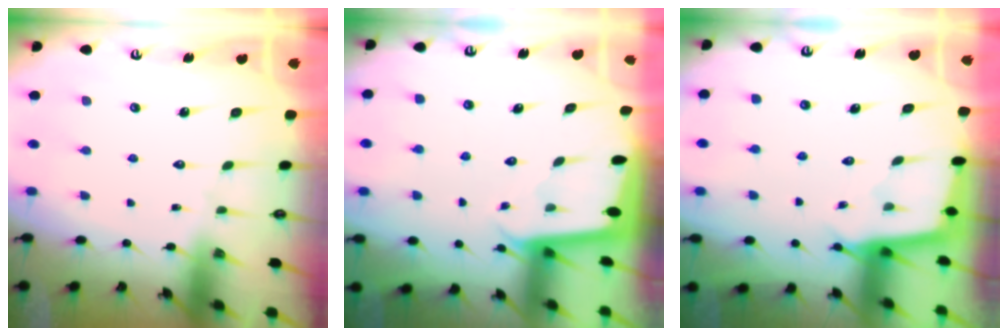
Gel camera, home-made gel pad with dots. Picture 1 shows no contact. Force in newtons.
{"total": 2.1, "press": 2.1, "slide": 0.1}
{"total": 2.3, "press": 2.3, "slide": 0.2}